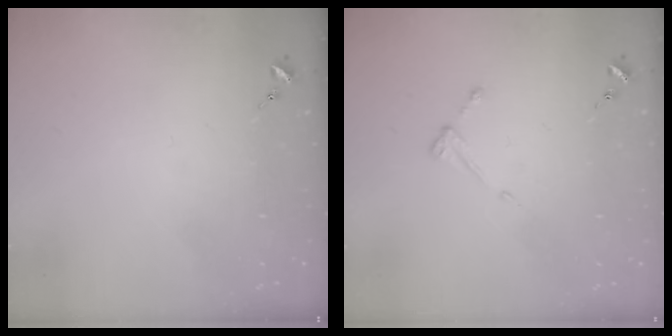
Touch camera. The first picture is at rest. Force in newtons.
{"total": 3.8, "press": 3.8, "slide": 0.4}